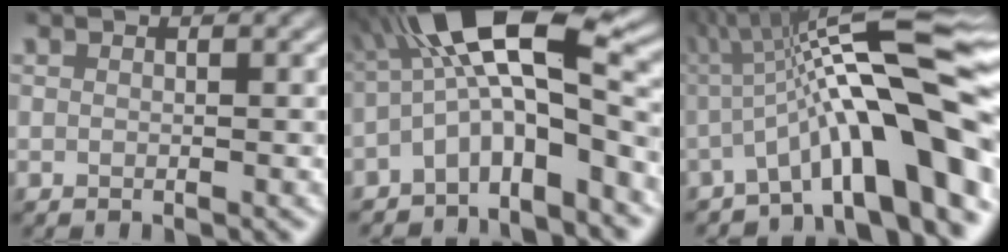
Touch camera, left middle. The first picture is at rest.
{"total": 10.6, "force": [-1.9, 3.5, 9.9], "torque": [-0.154, 0.032, -0.047]}
{"total": 14.0, "force": [-2.6, 2.4, 13.5], "torque": [-0.202, 0.033, -0.038]}